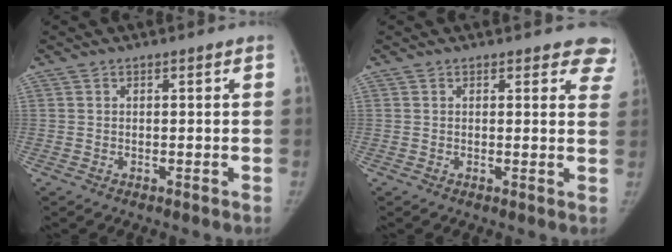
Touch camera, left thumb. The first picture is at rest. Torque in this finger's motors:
{"motor_torque": [1.13, 0.19, 0.76, -0.58, 0.09]}